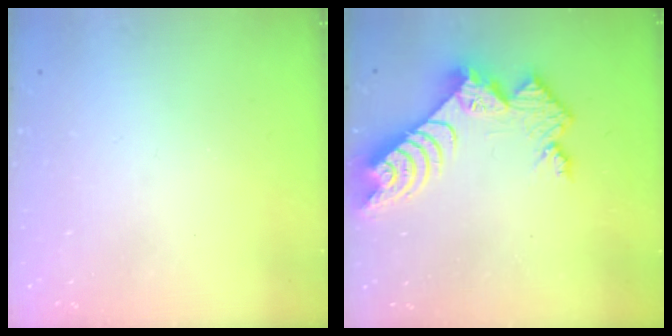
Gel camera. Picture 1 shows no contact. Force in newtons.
{"total": 11.2, "press": 11.1, "slide": 0.9}